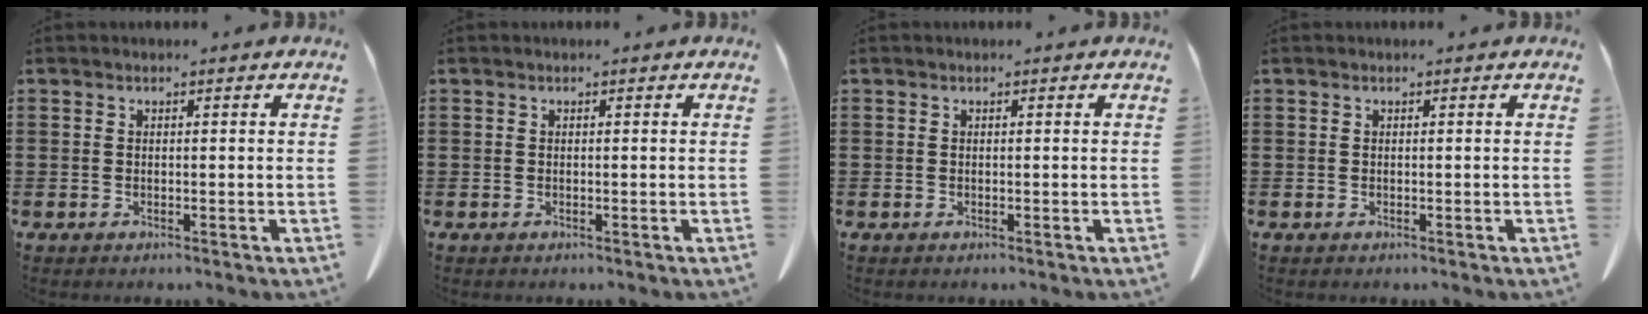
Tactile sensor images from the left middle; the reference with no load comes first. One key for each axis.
{"total": 0.0}
{"total": 0.0}
{"total": 0.0}